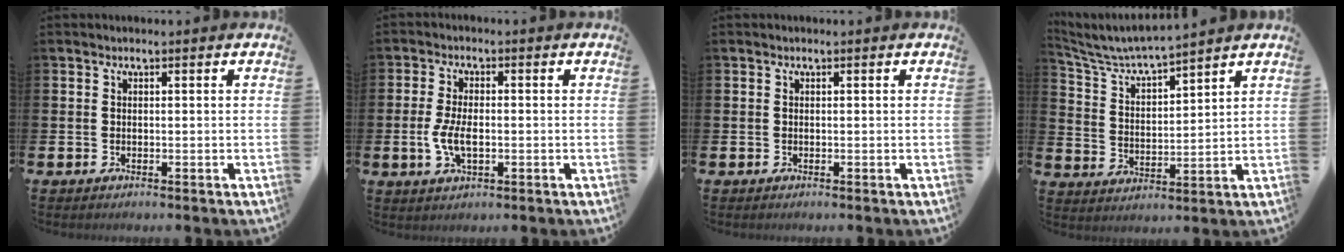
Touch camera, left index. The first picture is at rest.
{"total": 4.6, "force": [-0.6, 2.3, 3.9], "torque": [-0.080, -0.001, -0.015]}
{"total": 0.0}
{"total": 5.2, "force": [5.0, 0.1, 1.4], "torque": [-0.052, -0.039, 0.081]}